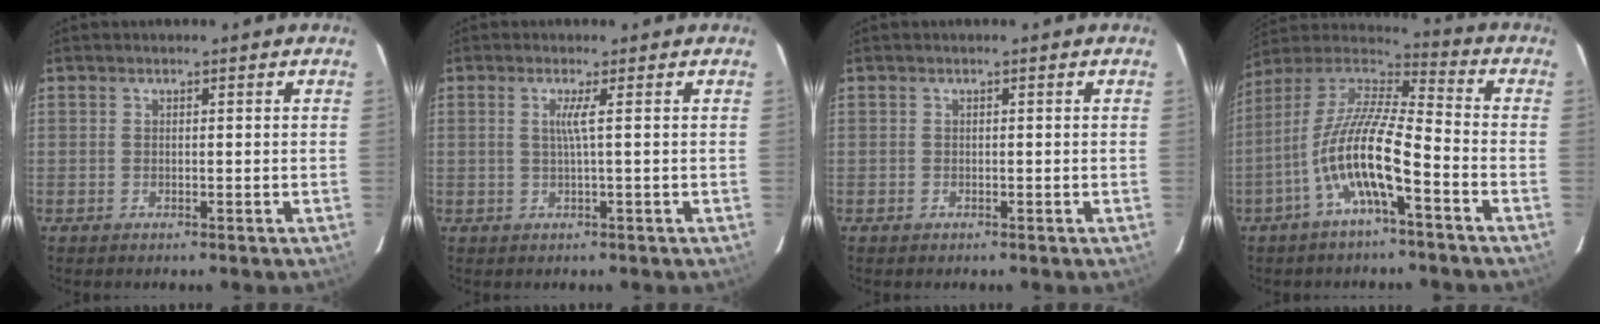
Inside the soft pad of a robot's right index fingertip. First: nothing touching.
{"total": 2.0, "force": [0.3, -0.9, 1.8], "torque": [-0.027, -0.002, 0.009]}
{"total": 0.6, "force": [-0.4, 0.5, 0.0], "torque": [0.001, 0.002, -0.004]}
{"total": 14.4, "force": [-5.8, 3.0, 12.9], "torque": [-0.244, -0.002, -0.116]}